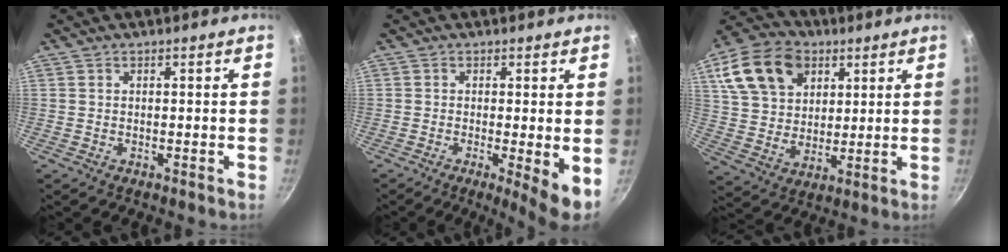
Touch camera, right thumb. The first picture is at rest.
{"total": 6.0, "force": [-0.8, 1.0, 5.9], "torque": [-0.084, -0.016, -0.009]}
{"total": 17.3, "force": [7.2, 12.5, 9.6], "torque": [-0.152, -0.006, 0.131]}